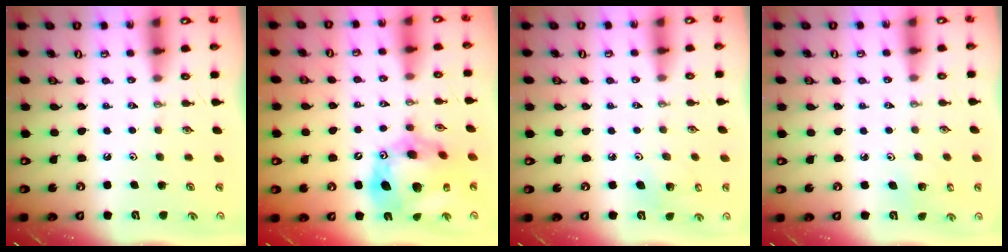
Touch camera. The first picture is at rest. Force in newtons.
{"total": 19.7, "press": 19.6, "slide": 1.8}
{"total": 4.1, "press": 3.9, "slide": 1.2}
{"total": 2.6, "press": 2.6, "slide": 0.2}